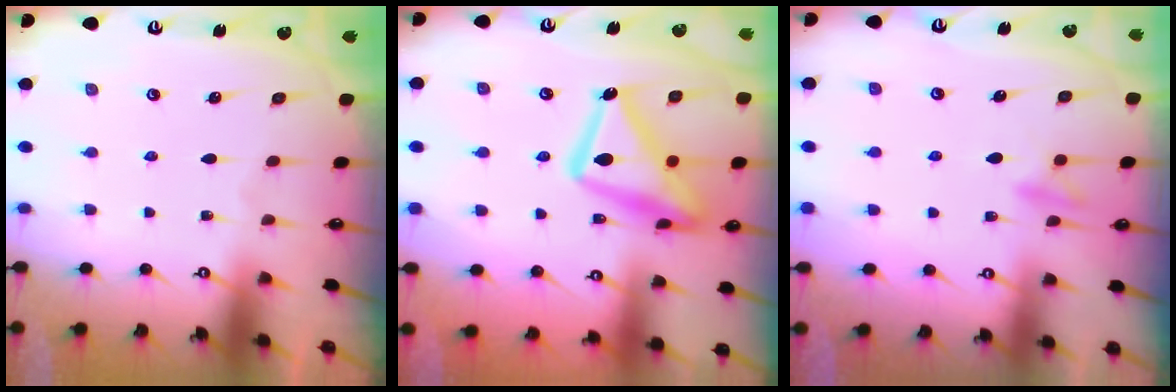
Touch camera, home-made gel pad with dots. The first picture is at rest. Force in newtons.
{"total": 19.2, "press": 19.2, "slide": 1.4}
{"total": 10.5, "press": 10.3, "slide": 1.7}